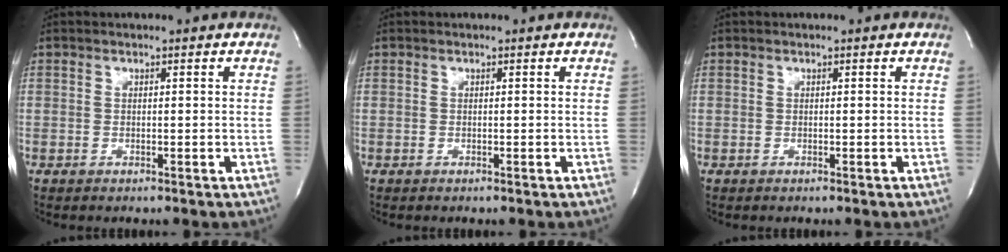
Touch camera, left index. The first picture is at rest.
{"total": 0.0}
{"total": 0.0}